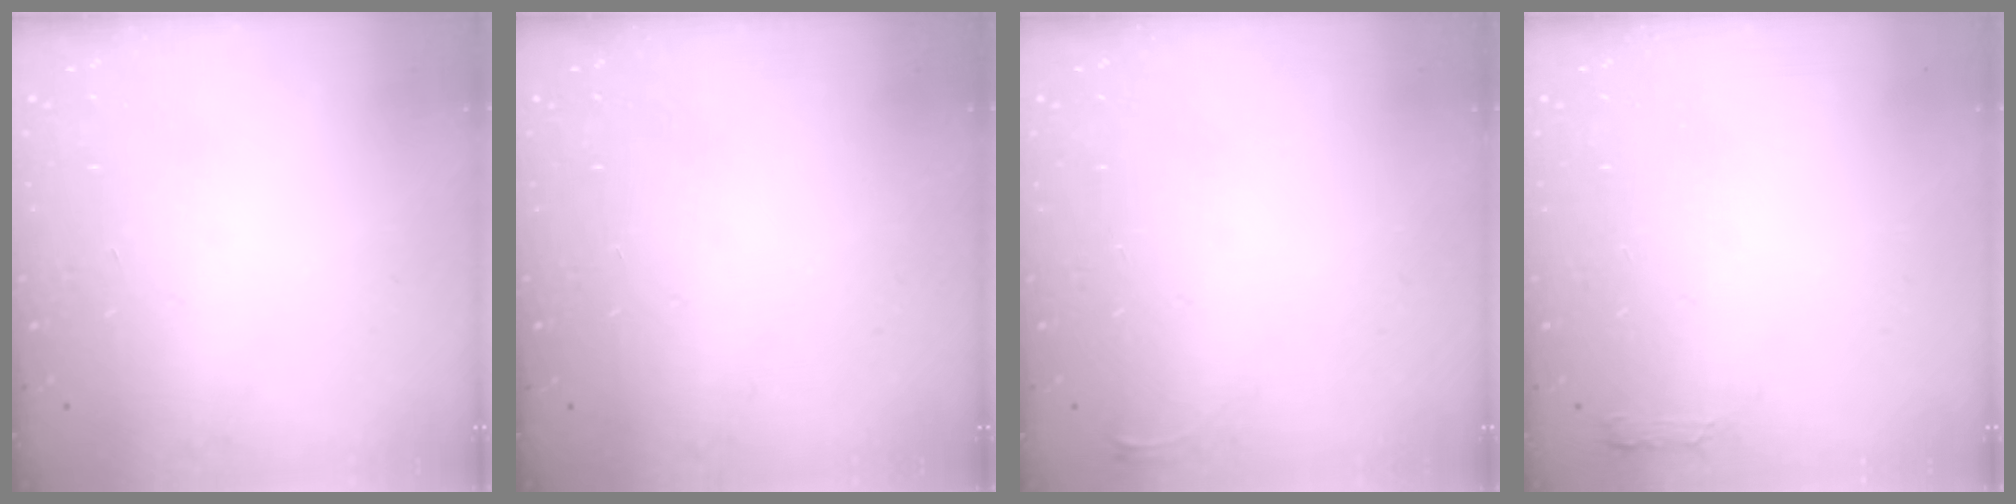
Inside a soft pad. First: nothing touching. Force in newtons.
{"total": 0.0}
{"total": 2.6, "press": 2.6, "slide": 0.6}
{"total": 2.7, "press": 2.6, "slide": 0.5}